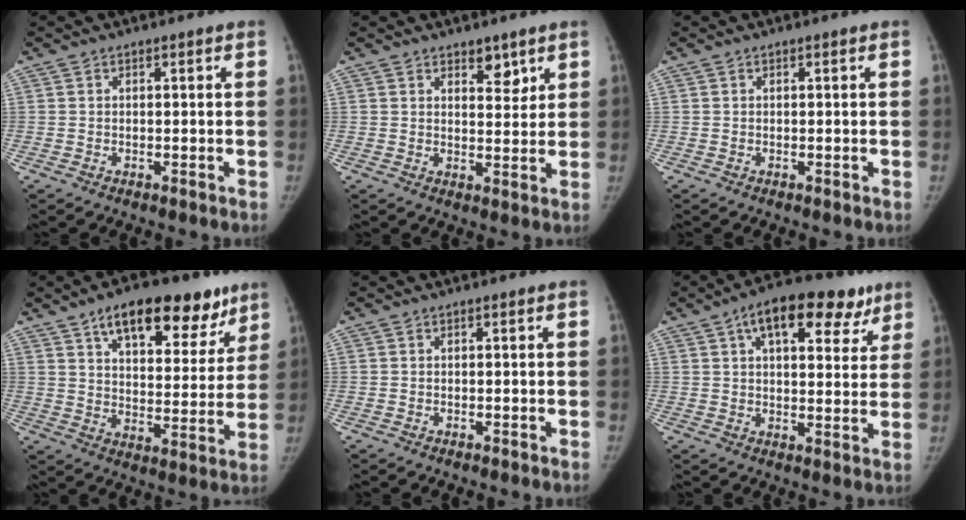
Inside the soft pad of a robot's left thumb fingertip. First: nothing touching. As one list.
[{"total": 4.3, "force": [2.9, 2.3, 2.2], "torque": [-0.005, -0.020, 0.043]}, {"total": 0.0}, {"total": 20.1, "force": [12.5, 9.4, 12.6], "torque": [-0.135, -0.032, 0.188]}, {"total": 0.0}, {"total": 17.2, "force": [9.2, 8.6, 11.8], "torque": [-0.133, 0.002, 0.130]}]